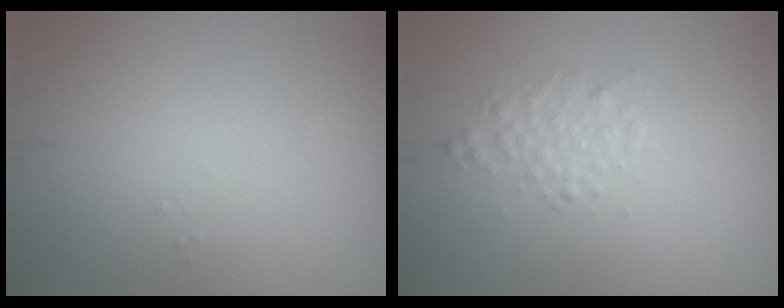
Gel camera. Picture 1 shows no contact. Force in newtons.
{"total": 1.9, "press": 1.9, "slide": 0.0}